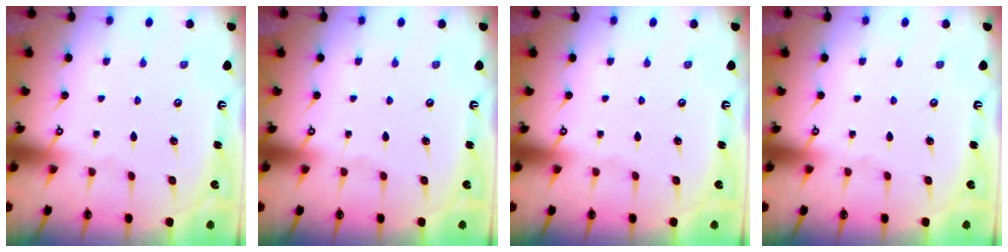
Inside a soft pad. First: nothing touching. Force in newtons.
{"total": 0.0}
{"total": 0.0}
{"total": 0.0}